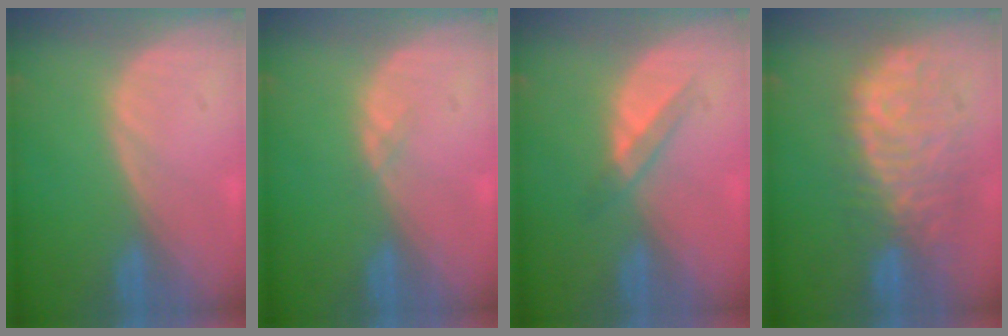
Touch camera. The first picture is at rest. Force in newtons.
{"total": 0.6, "press": 0.5, "slide": 0.2}
{"total": 2.6, "press": 2.4, "slide": 1.0}
{"total": 11.1, "press": 9.6, "slide": 5.6}